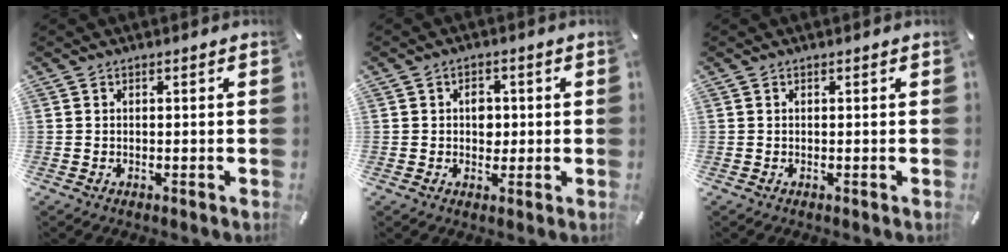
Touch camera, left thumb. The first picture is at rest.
{"total": 3.9, "force": [0.1, 3.2, 2.2], "torque": [-0.012, -0.005, -0.006]}
{"total": 0.0}